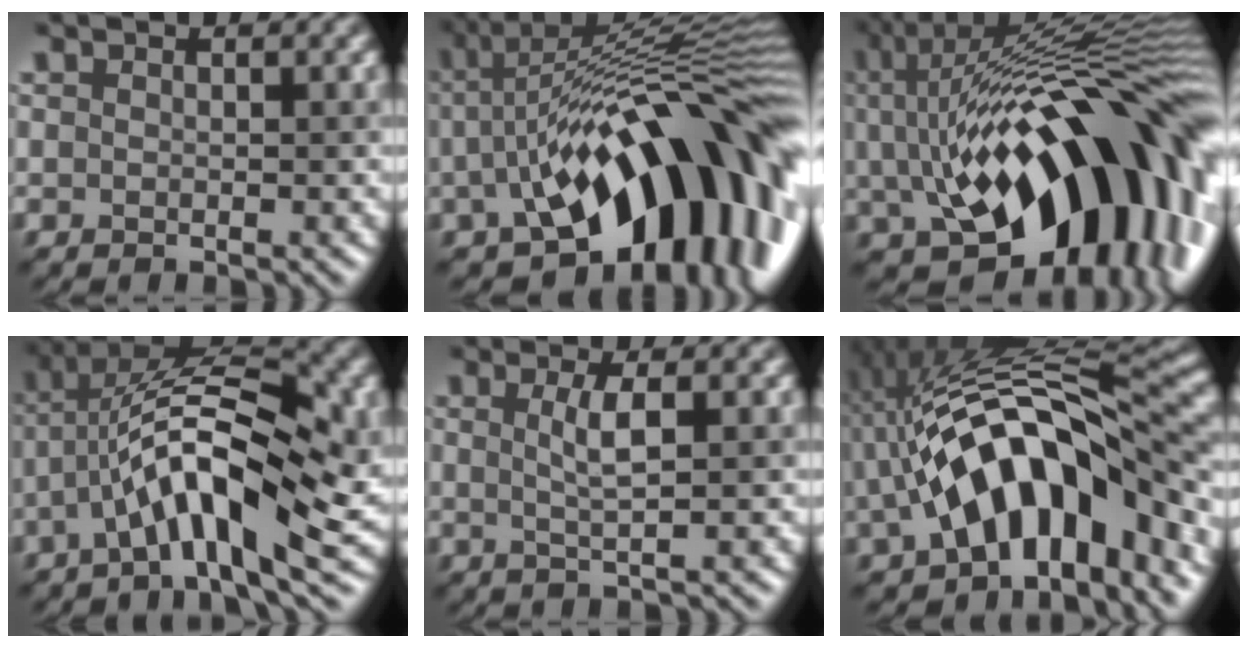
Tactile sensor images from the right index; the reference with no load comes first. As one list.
[{"total": 16.7, "force": [-3.2, 8.4, 14.0], "torque": [-0.187, 0.030, -0.060]}, {"total": 17.7, "force": [-0.2, 9.4, 15.0], "torque": [-0.214, 0.025, -0.007]}, {"total": 10.7, "force": [-1.9, 3.6, 9.8], "torque": [-0.165, 0.016, -0.043]}, {"total": 2.8, "force": [0.4, 0.5, 2.7], "torque": [-0.049, 0.001, 0.003]}, {"total": 12.3, "force": [-2.3, 6.2, 10.4], "torque": [-0.145, 0.018, -0.044]}]